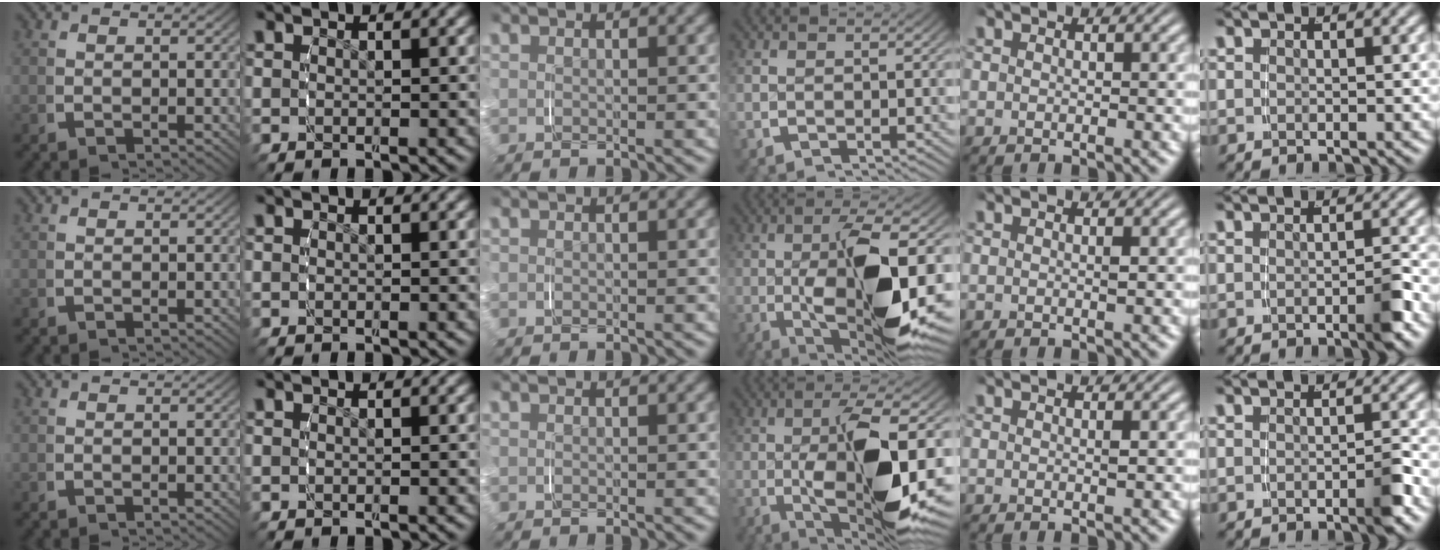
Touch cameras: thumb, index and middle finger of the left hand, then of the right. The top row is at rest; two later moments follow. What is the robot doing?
{"motion": "grasp_and_lifting", "object": "jar lid"}